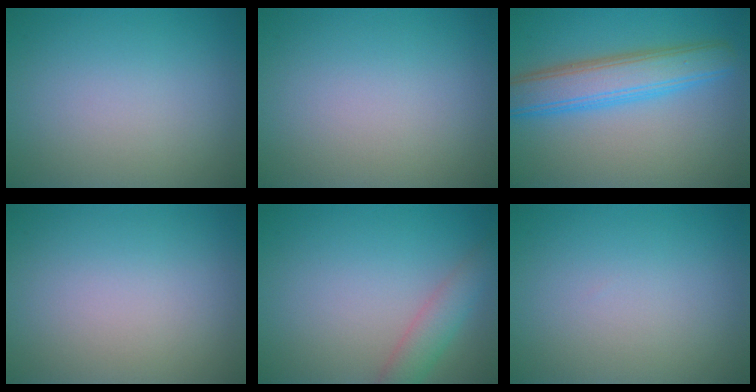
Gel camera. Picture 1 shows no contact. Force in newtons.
{"total": 0.0}
{"total": 5.9, "press": 5.9, "slide": 0.1}
{"total": 0.0}
{"total": 2.8, "press": 2.8, "slide": 0.2}
{"total": 0.0}